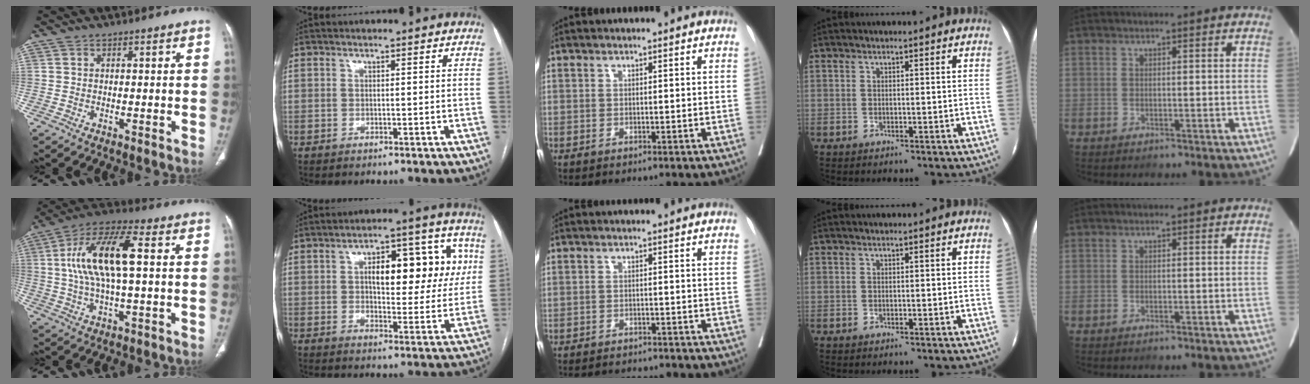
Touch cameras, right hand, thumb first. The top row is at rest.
{"thumb": {"total": 15.6, "force": [2.1, 5.4, 14.5], "torque": [-0.292, 0.025, 0.034]}, "index": {"total": 13.9, "force": [3.5, 6.1, 12.0], "torque": [-0.153, 0.036, 0.052]}, "middle": {"total": 11.9, "force": [-11.2, 2.0, 3.6], "torque": [-0.054, -0.004, -0.138]}}